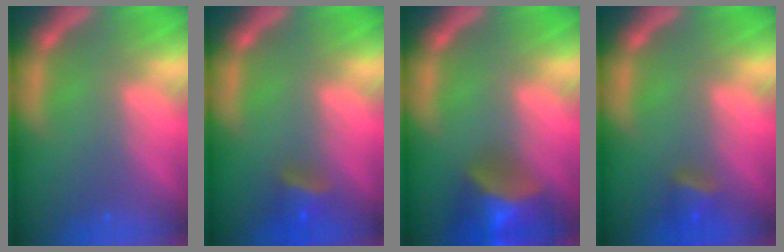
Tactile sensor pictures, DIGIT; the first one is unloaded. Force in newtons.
{"total": 2.9}
{"total": 7.5}
{"total": 2.4}